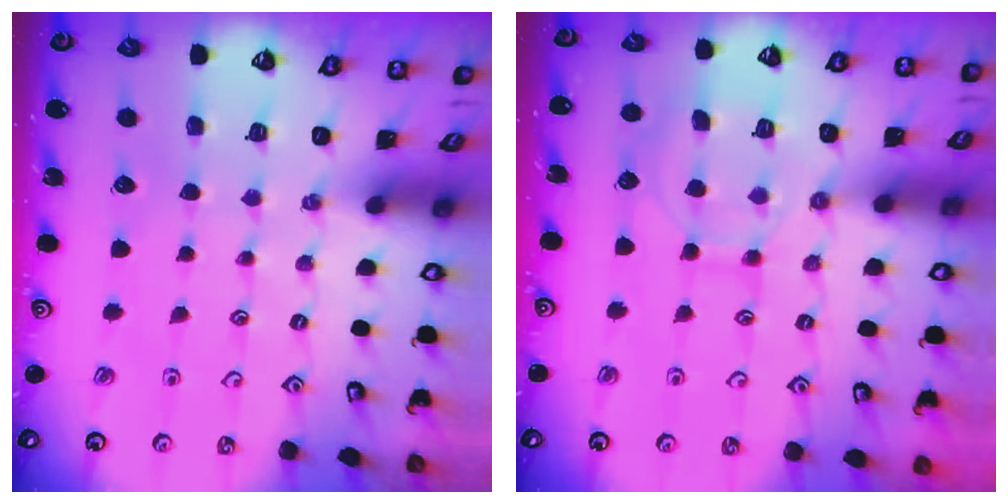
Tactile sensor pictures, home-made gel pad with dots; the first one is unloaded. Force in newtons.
{"total": 10.2, "press": 10.1, "slide": 0.8}